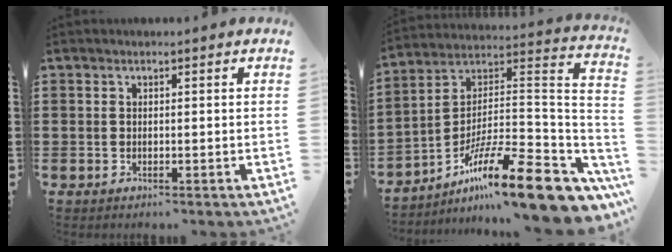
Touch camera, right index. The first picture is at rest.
{"total": 17.5, "force": [-11.1, 2.9, 13.2], "torque": [-0.222, 0.024, -0.193]}